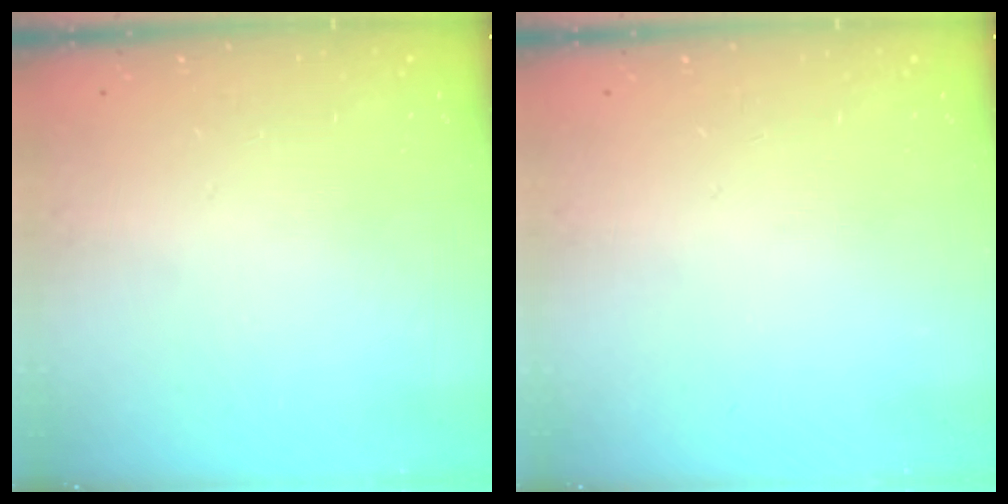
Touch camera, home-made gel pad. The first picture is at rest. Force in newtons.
{"total": 0.0}